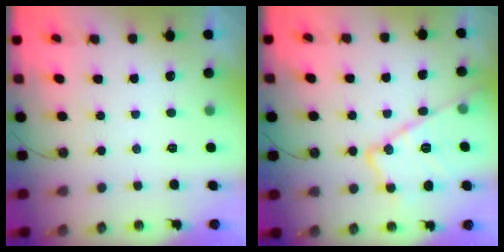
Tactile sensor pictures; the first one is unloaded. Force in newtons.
{"total": 16.9, "press": 16.8, "slide": 1.0}